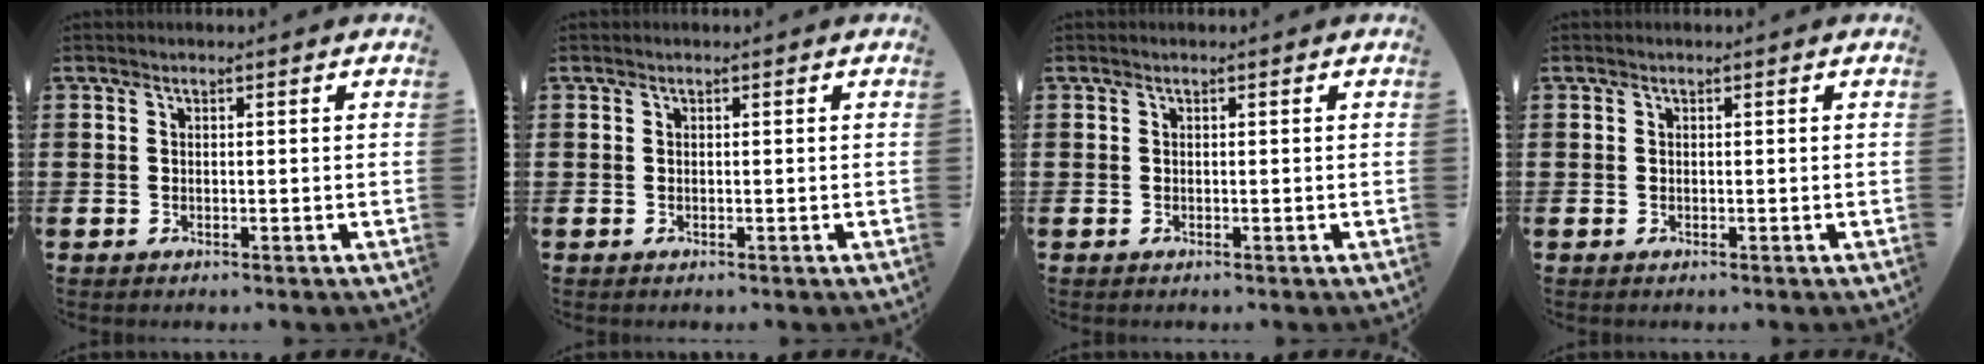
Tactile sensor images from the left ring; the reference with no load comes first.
{"total": 0.0}
{"total": 0.0}
{"total": 0.0}